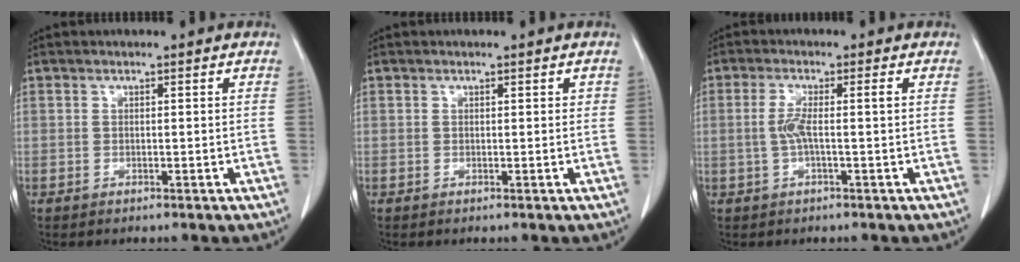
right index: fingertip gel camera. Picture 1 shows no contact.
{"total": 0.5, "force": [0.3, 0.4, 0.3], "torque": [0.001, 0.002, 0.001]}
{"total": 3.4, "force": [-0.2, 0.1, 3.4], "torque": [-0.077, 0.008, -0.004]}